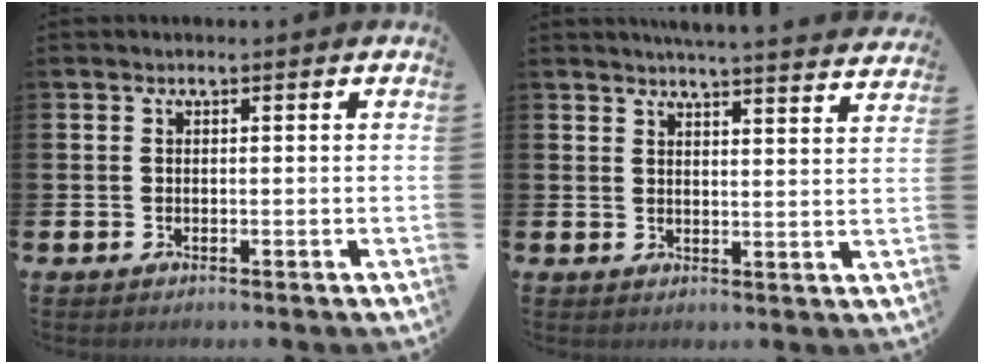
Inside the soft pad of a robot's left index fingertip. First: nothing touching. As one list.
[{"total": 4.9, "force": [4.8, -0.7, 0.7], "torque": [-0.014, -0.033, 0.083]}]